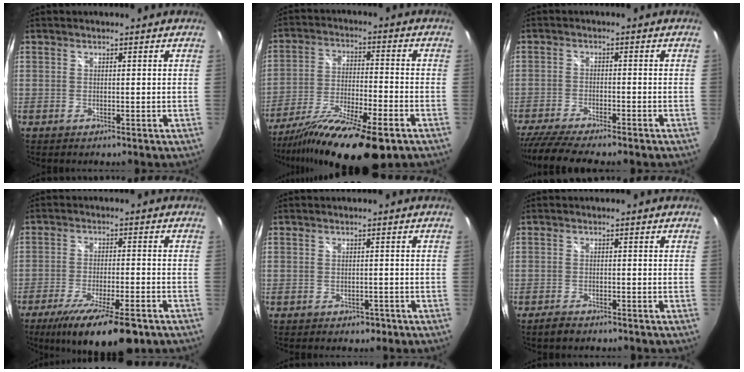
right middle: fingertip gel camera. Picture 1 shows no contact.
{"total": 19.1, "force": [-14.0, 3.0, 12.7], "torque": [-0.240, -0.050, -0.237]}
{"total": 10.5, "force": [-9.1, 0.8, 5.0], "torque": [-0.122, -0.034, -0.153]}
{"total": 15.3, "force": [-10.4, 3.9, 10.6], "torque": [-0.200, -0.045, -0.167]}
{"total": 2.4, "force": [-1.4, 1.7, 0.9], "torque": [-0.017, -0.007, -0.016]}
{"total": 2.5, "force": [-2.0, 0.9, 1.0], "torque": [-0.028, -0.007, -0.037]}